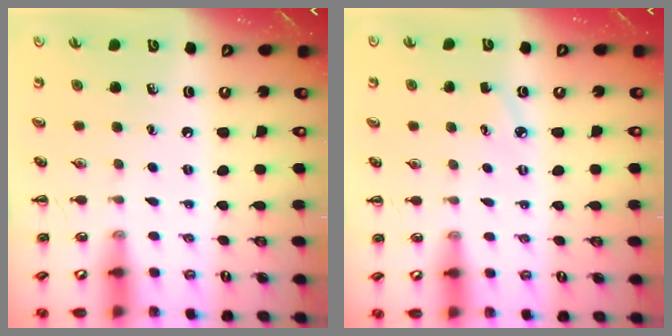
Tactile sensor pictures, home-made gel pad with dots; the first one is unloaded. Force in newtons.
{"total": 2.0, "press": 1.9, "slide": 0.7}